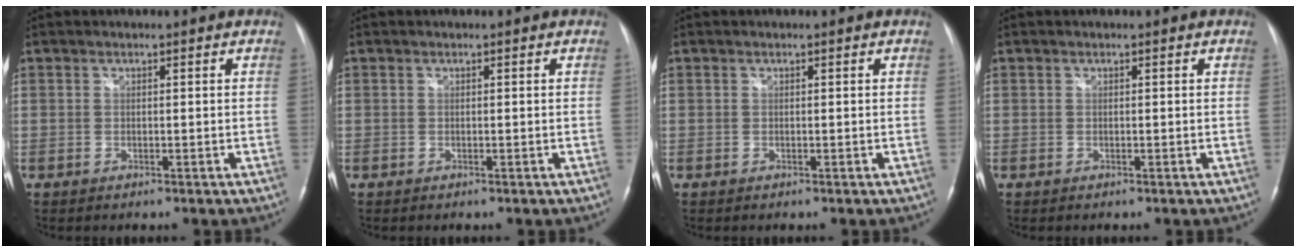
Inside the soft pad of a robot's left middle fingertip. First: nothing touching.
{"total": 0.0}
{"total": 0.0}
{"total": 0.0}